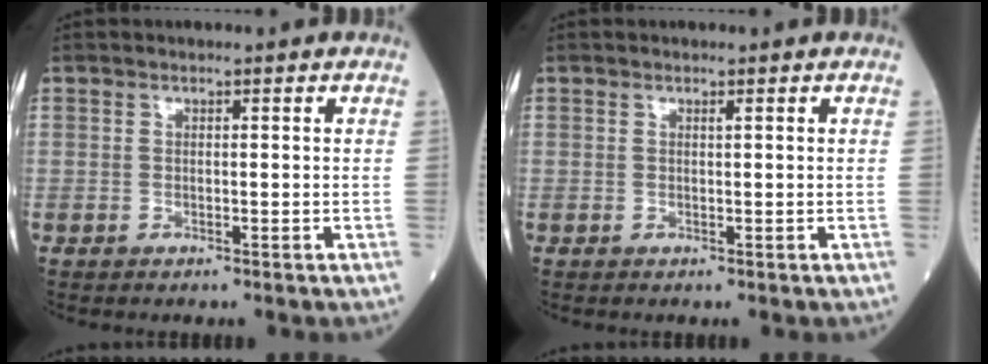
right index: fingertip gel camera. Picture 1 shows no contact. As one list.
[{"total": 0.0}]